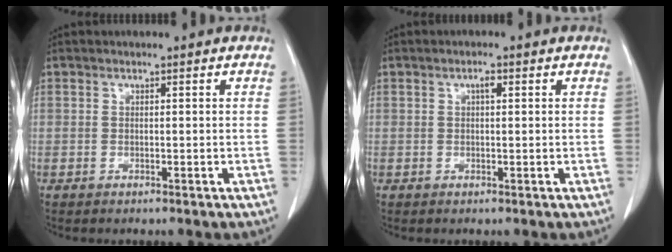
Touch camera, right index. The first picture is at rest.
{"total": 1.2, "force": [0.4, 0.4, 1.0], "torque": [-0.018, 0.004, 0.005]}